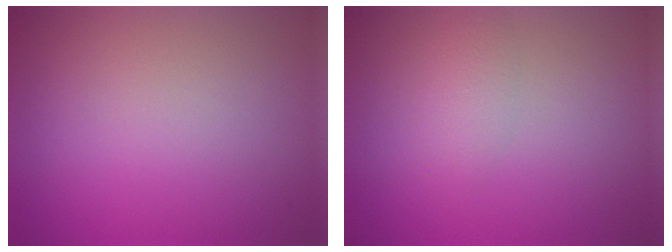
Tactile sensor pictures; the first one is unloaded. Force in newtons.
{"total": 1.6, "press": 1.6, "slide": 0.1}